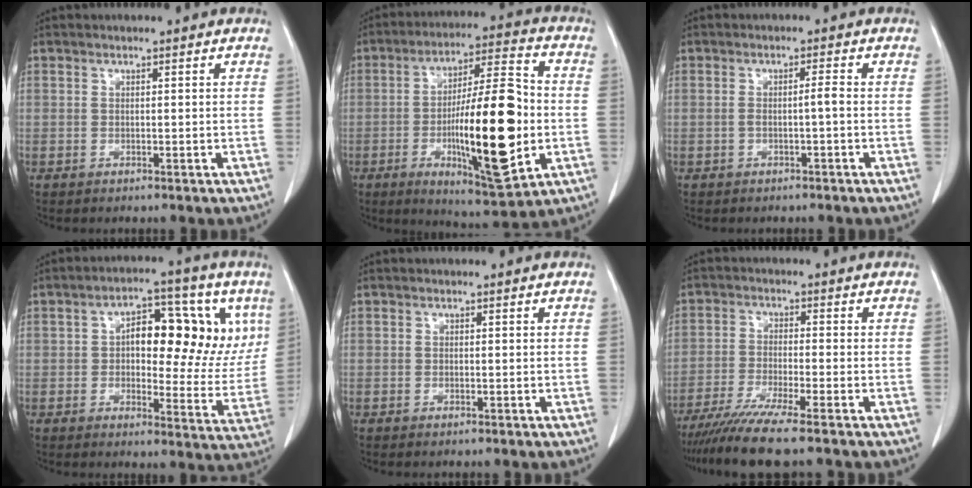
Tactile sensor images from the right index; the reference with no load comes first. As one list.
[{"total": 19.5, "force": [-3.5, 3.5, 18.9], "torque": [-0.315, -0.003, -0.047]}, {"total": 1.7, "force": [-0.5, -0.1, 1.6], "torque": [-0.026, 0.002, -0.008]}, {"total": 15.0, "force": [4.0, 7.3, 12.5], "torque": [-0.157, 0.028, 0.056]}, {"total": 0.0}, {"total": 9.0, "force": [-7.1, -1.0, 5.3], "torque": [-0.085, -0.028, -0.120]}]